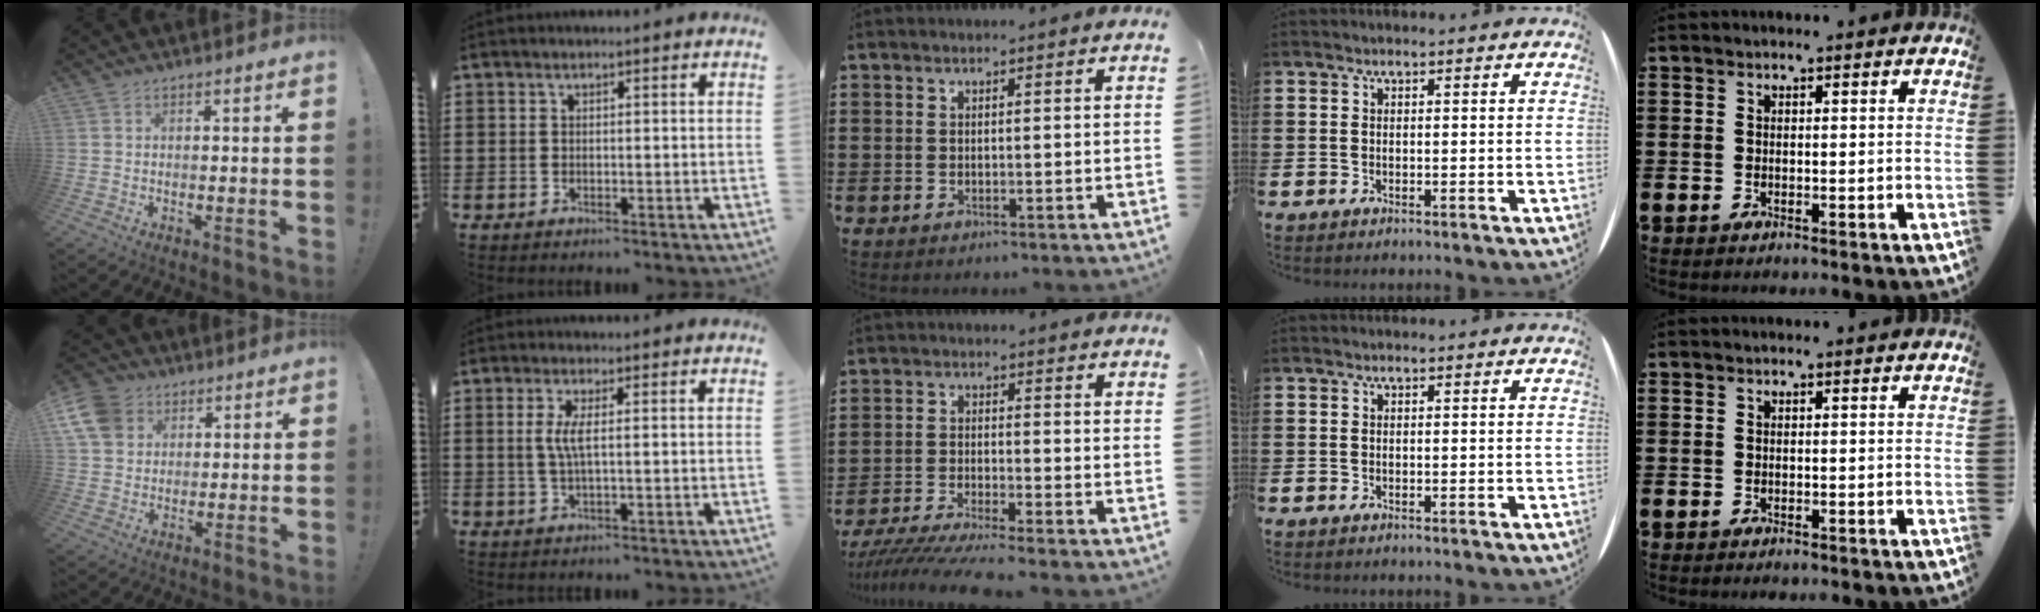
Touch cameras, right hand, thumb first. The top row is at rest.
{"thumb": {"total": 10.1, "force": [4.1, 8.2, 4.1], "torque": [-0.081, -0.021, 0.083]}, "index": {"total": 3.5, "force": [0.3, 0.4, 3.5], "torque": [-0.081, -0.009, -0.002]}, "middle": {"total": 4.9, "force": [-4.5, -0.4, 1.9], "torque": [-0.053, -0.023, -0.093]}}